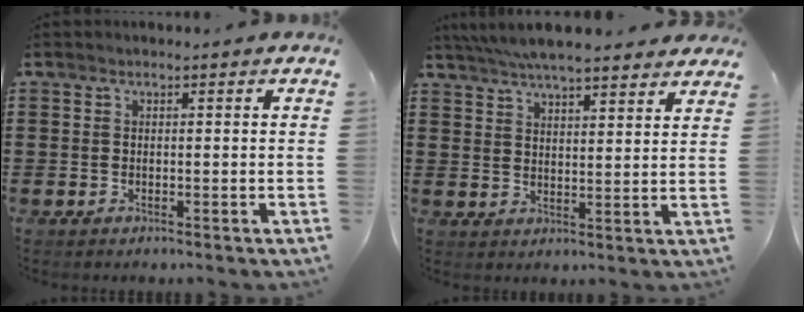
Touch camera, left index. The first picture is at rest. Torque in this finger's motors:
{"motor_torque": [2.14, 0.00, 0.38, 0.02]}